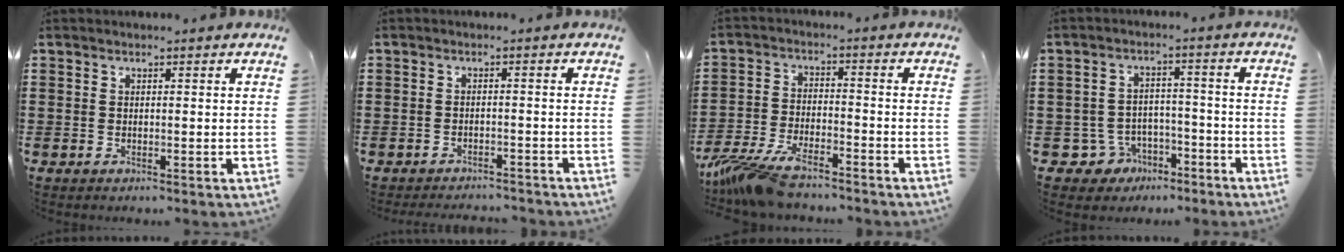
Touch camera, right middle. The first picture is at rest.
{"total": 2.3, "force": [-2.3, 0.1, -0.2], "torque": [-0.004, -0.002, -0.050]}
{"total": 7.9, "force": [-6.7, 1.7, 3.8], "torque": [-0.095, -0.002, -0.133]}
{"total": 4.8, "force": [-3.7, 3.0, 0.8], "torque": [-0.037, 0.010, -0.077]}